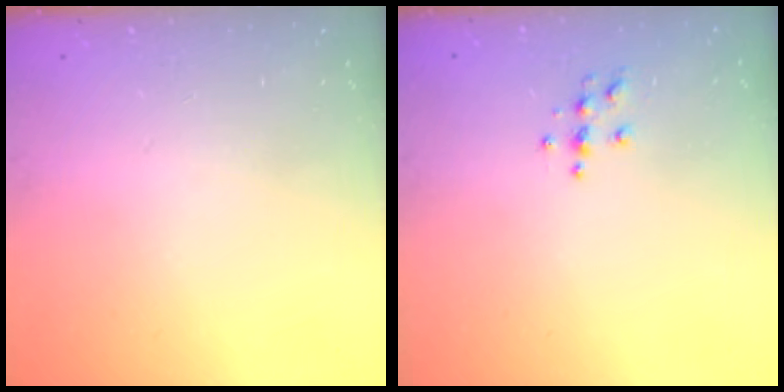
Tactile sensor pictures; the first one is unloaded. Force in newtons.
{"total": 3.9, "press": 3.8, "slide": 0.4}